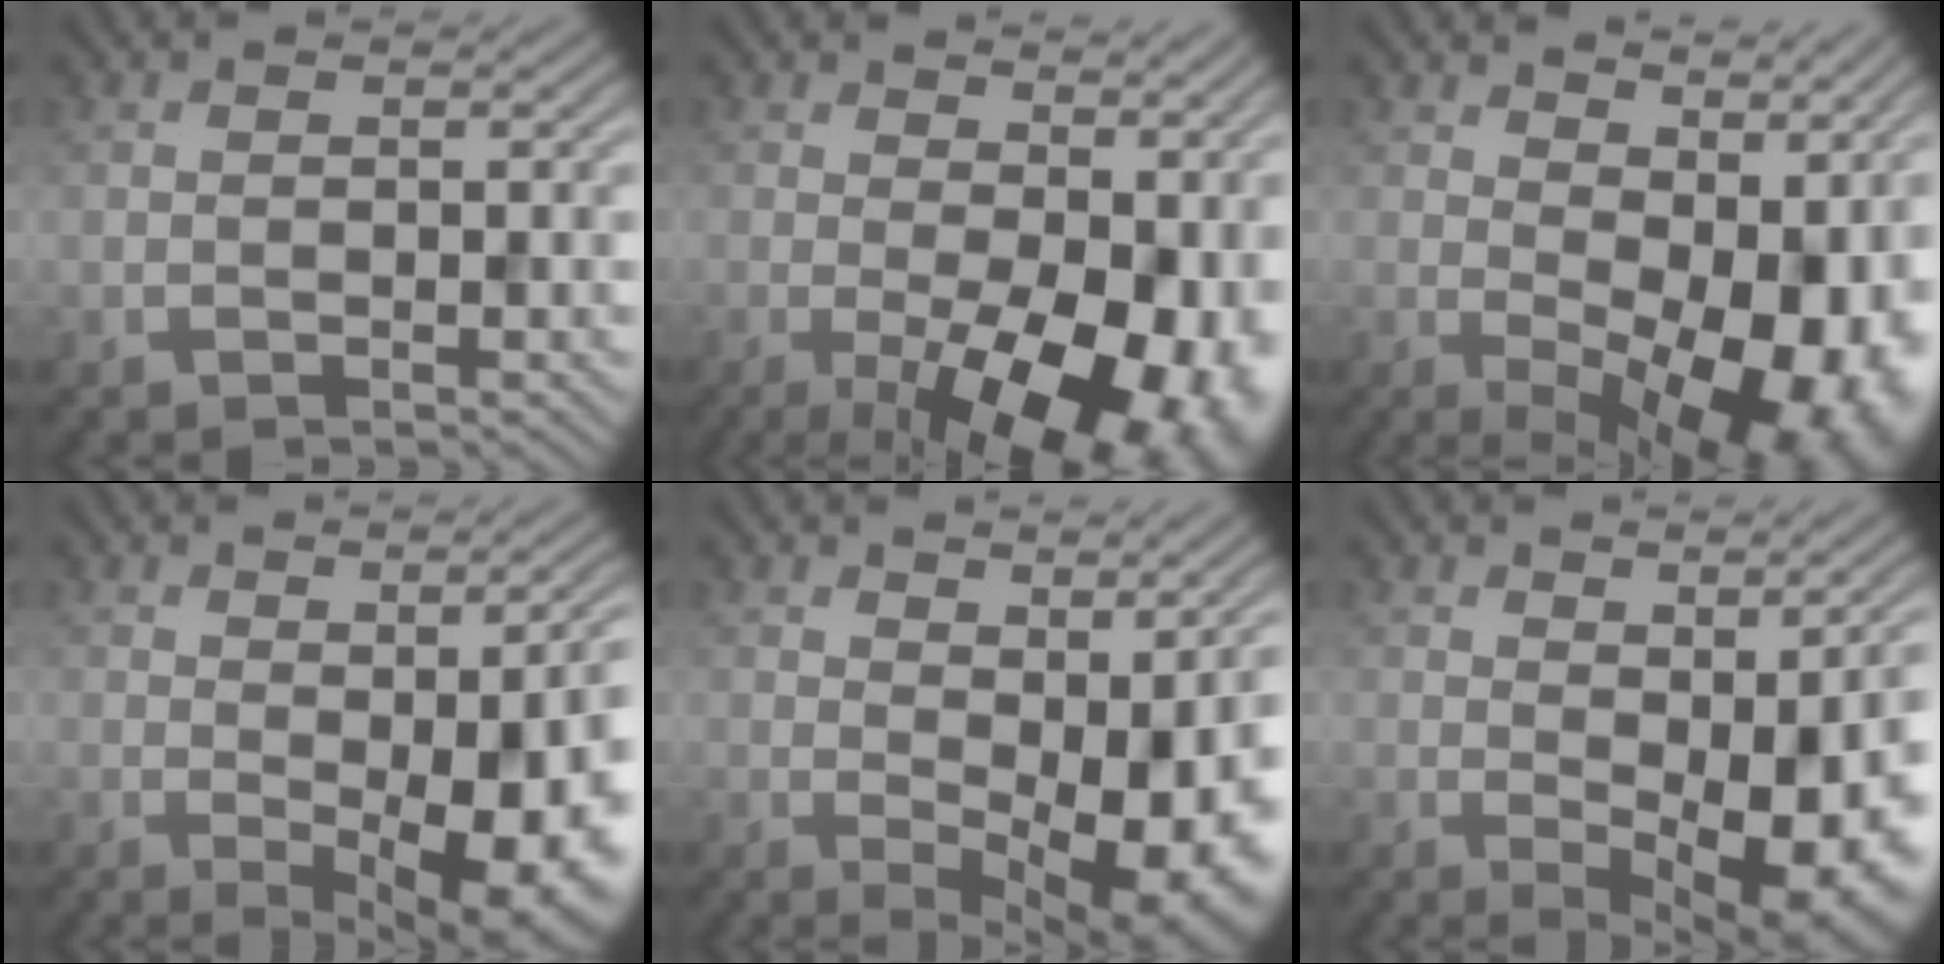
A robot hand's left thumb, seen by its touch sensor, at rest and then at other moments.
{"total": 17.3, "force": [-3.0, 8.7, 14.6], "torque": [-0.189, -0.029, -0.022]}
{"total": 14.4, "force": [1.5, 8.1, 11.8], "torque": [-0.134, -0.017, 0.050]}
{"total": 13.1, "force": [-2.1, 5.3, 11.8], "torque": [-0.141, -0.019, -0.001]}
{"total": 11.5, "force": [-0.1, 5.3, 10.2], "torque": [-0.135, -0.011, 0.017]}
{"total": 11.5, "force": [-1.3, 4.7, 10.4], "torque": [-0.142, -0.013, -0.001]}